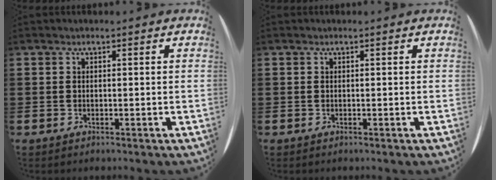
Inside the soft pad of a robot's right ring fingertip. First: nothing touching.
{"total": 0.0}